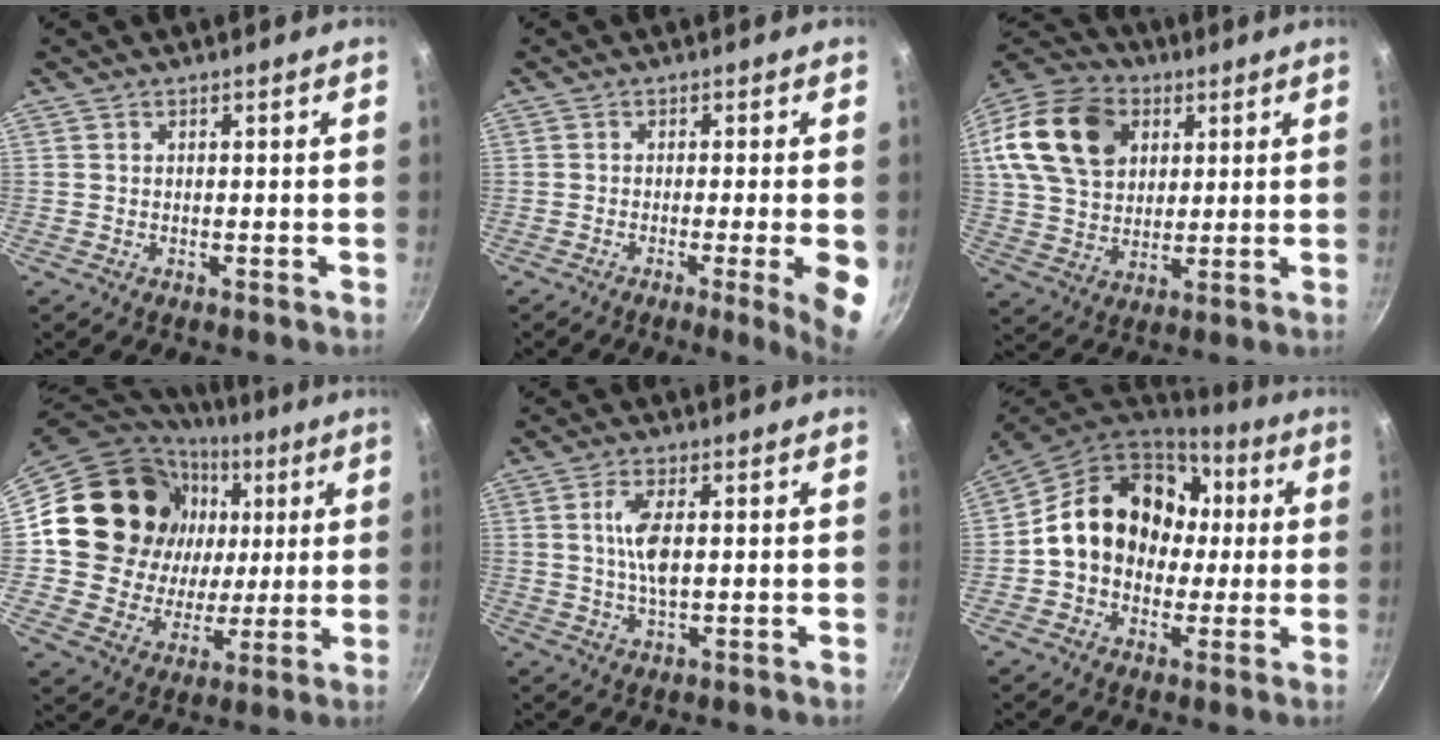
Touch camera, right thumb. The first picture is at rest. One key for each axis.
{"total": 7.0, "fx": -1.9, "fy": 0.3, "fz": 6.8, "tx": -0.086, "ty": 0.001, "tz": -0.027}
{"total": 22.1, "fx": 7.7, "fy": 16.2, "fz": 12.9, "tx": -0.245, "ty": 0.017, "tz": 0.136}
{"total": 24.4, "fx": 6.0, "fy": 20.5, "fz": 11.7, "tx": -0.190, "ty": 0.007, "tz": 0.114}
{"total": 6.2, "fx": 0.8, "fy": 2.2, "fz": 5.7, "tx": -0.118, "ty": 0.000, "tz": 0.015}
{"total": 18.9, "fx": 1.9, "fy": 15.3, "fz": 10.9, "tx": -0.152, "ty": 0.041, "tz": 0.027}